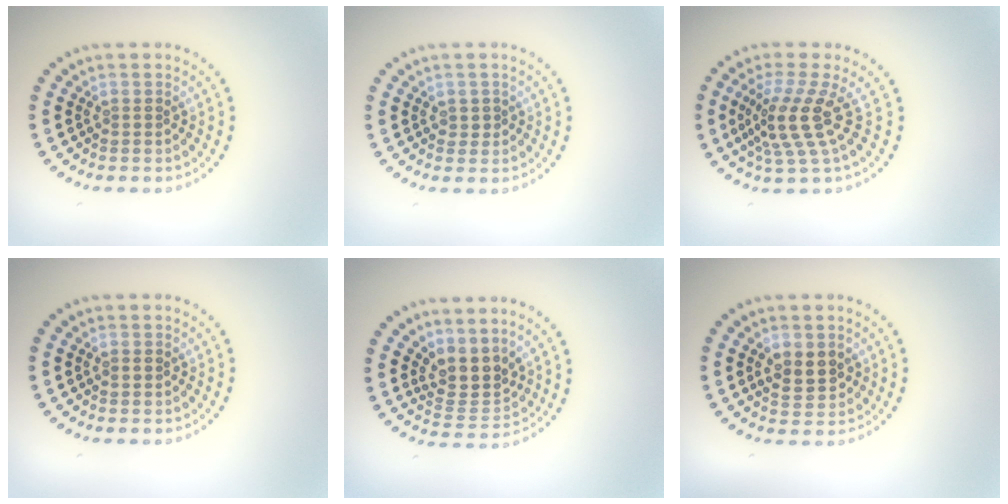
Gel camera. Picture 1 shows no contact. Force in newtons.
{"total": 0.6, "press": 0.5, "slide": 0.3}
{"total": 4.2, "press": 3.0, "slide": 2.9}
{"total": 0.9, "press": 0.9, "slide": 0.2}
{"total": 3.2, "press": 2.4, "slide": 2.1}
{"total": 2.9, "press": 2.9, "slide": 0.4}